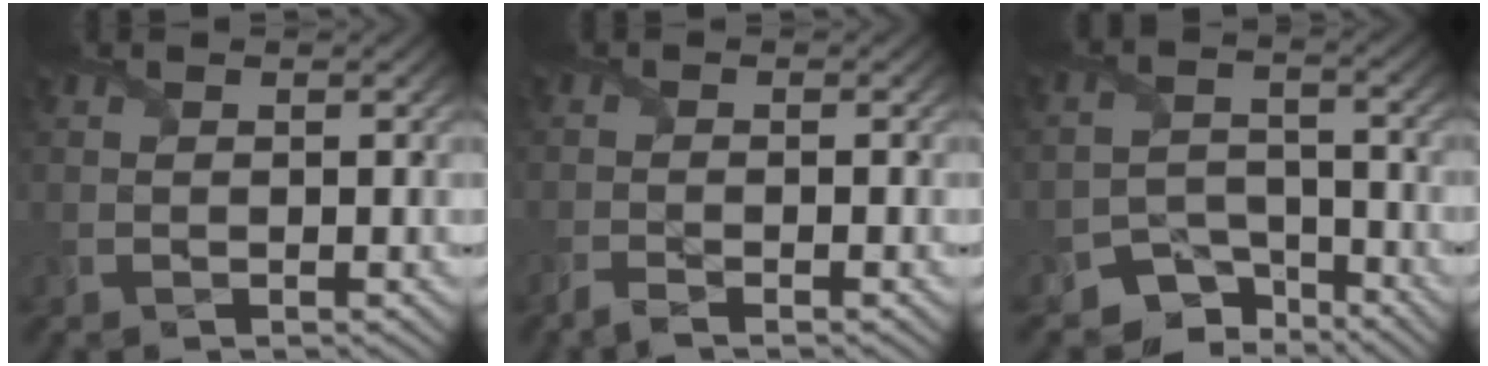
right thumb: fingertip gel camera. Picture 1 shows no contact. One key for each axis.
{"total": 1.6, "fx": -1.3, "fy": 0.1, "fz": 0.8, "tx": -0.014, "ty": -0.001, "tz": -0.035}
{"total": 5.5, "fx": -4.5, "fy": 3.0, "fz": 1.2, "tx": -0.012, "ty": -0.007, "tz": -0.085}